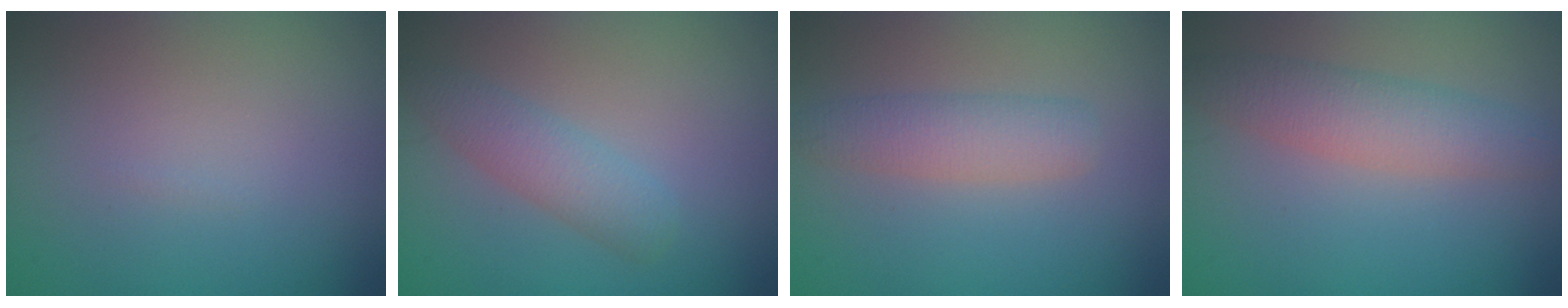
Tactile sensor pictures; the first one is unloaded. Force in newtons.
{"total": 2.9, "press": 2.9, "slide": 0.1}
{"total": 3.1, "press": 3.1, "slide": 0.2}
{"total": 4.0, "press": 4.0, "slide": 0.1}